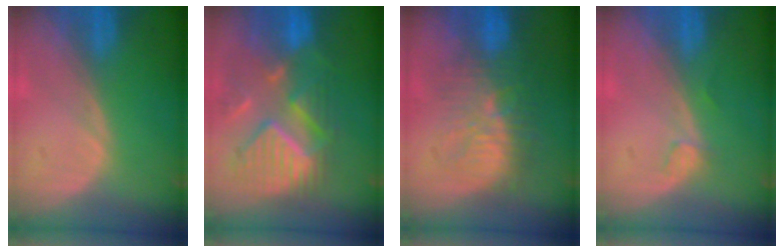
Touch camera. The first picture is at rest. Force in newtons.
{"total": 11.4, "press": 10.1, "slide": 5.2}
{"total": 9.3, "press": 9.0, "slide": 2.4}
{"total": 1.1, "press": 1.1, "slide": 0.2}